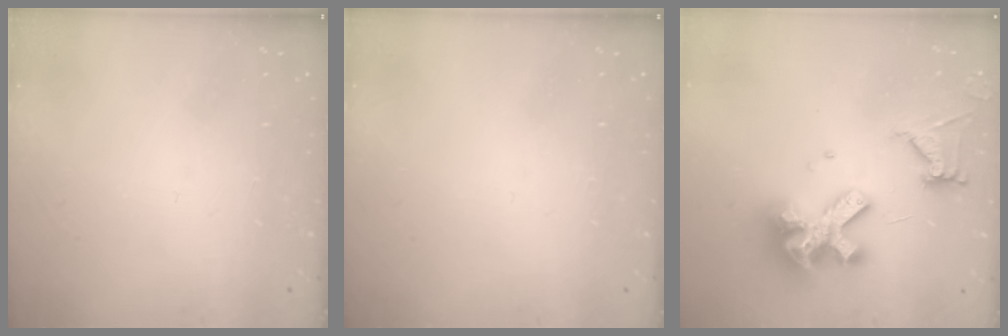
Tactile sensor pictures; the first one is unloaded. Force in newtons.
{"total": 0.0}
{"total": 15.2, "press": 15.1, "slide": 1.7}